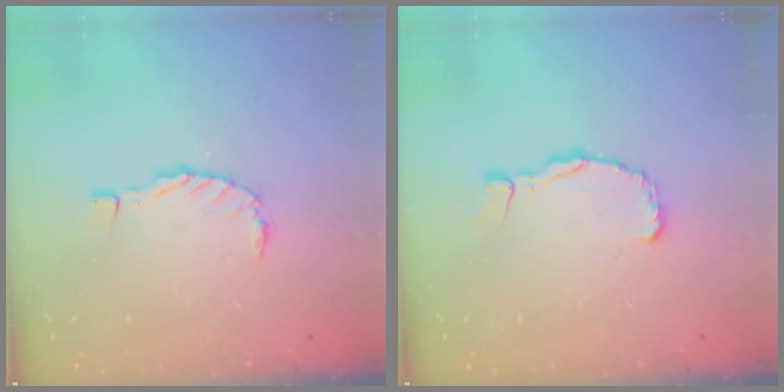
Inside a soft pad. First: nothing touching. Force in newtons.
{"total": 5.9, "press": 5.8, "slide": 0.6}